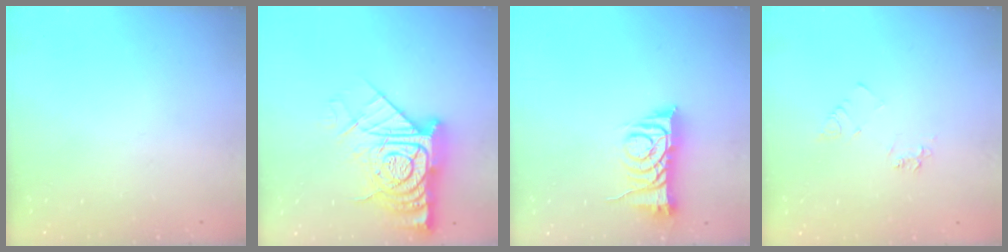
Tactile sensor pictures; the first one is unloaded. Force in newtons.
{"total": 20.5, "press": 20.4, "slide": 1.7}
{"total": 9.4, "press": 9.4, "slide": 0.5}
{"total": 4.6, "press": 4.6, "slide": 0.5}